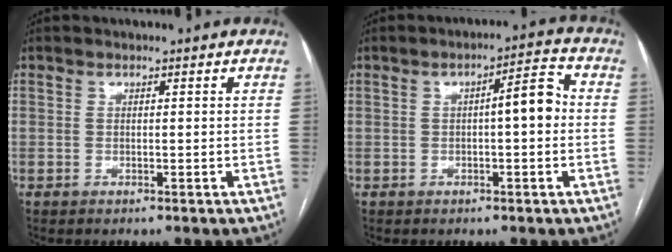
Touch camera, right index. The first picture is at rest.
{"total": 5.5, "force": [0.1, 1.0, 5.4], "torque": [-0.076, 0.021, -0.003]}